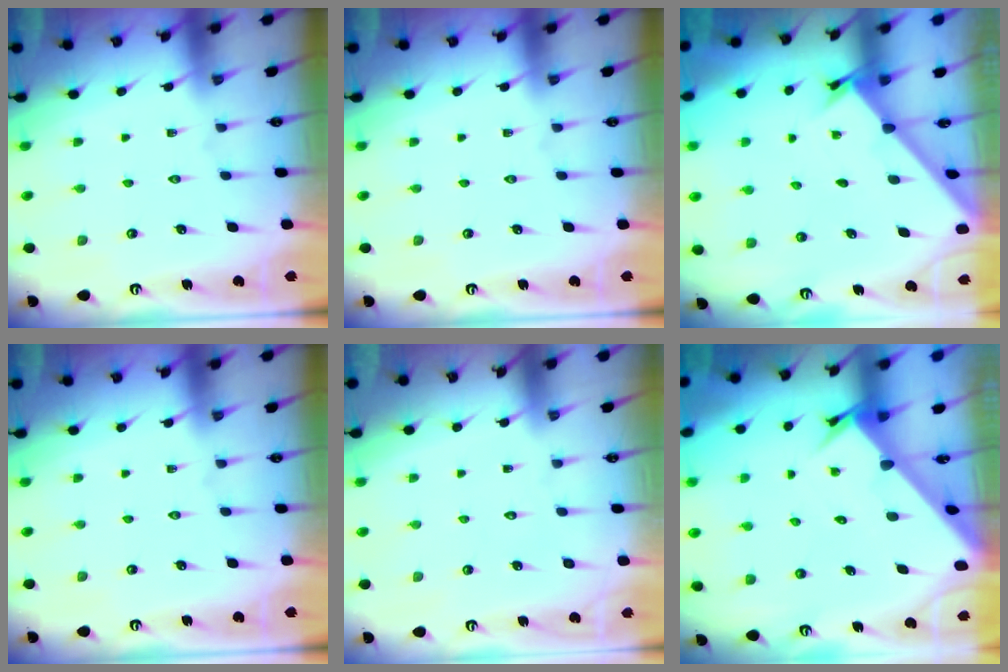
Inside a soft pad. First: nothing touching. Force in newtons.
{"total": 0.0}
{"total": 1.6, "press": 1.6, "slide": 0.1}
{"total": 0.0}
{"total": 1.8, "press": 1.8, "slide": 0.1}
{"total": 3.1, "press": 3.1, "slide": 0.3}